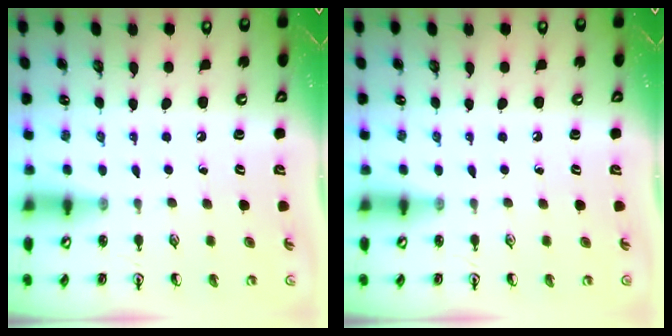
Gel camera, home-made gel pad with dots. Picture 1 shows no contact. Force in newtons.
{"total": 0.0}